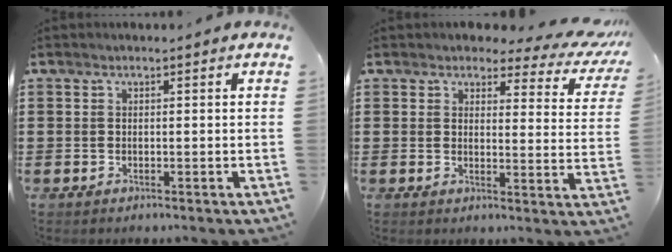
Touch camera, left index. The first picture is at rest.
{"total": 3.8, "force": [3.2, 1.1, 1.7], "torque": [-0.043, -0.019, 0.051]}